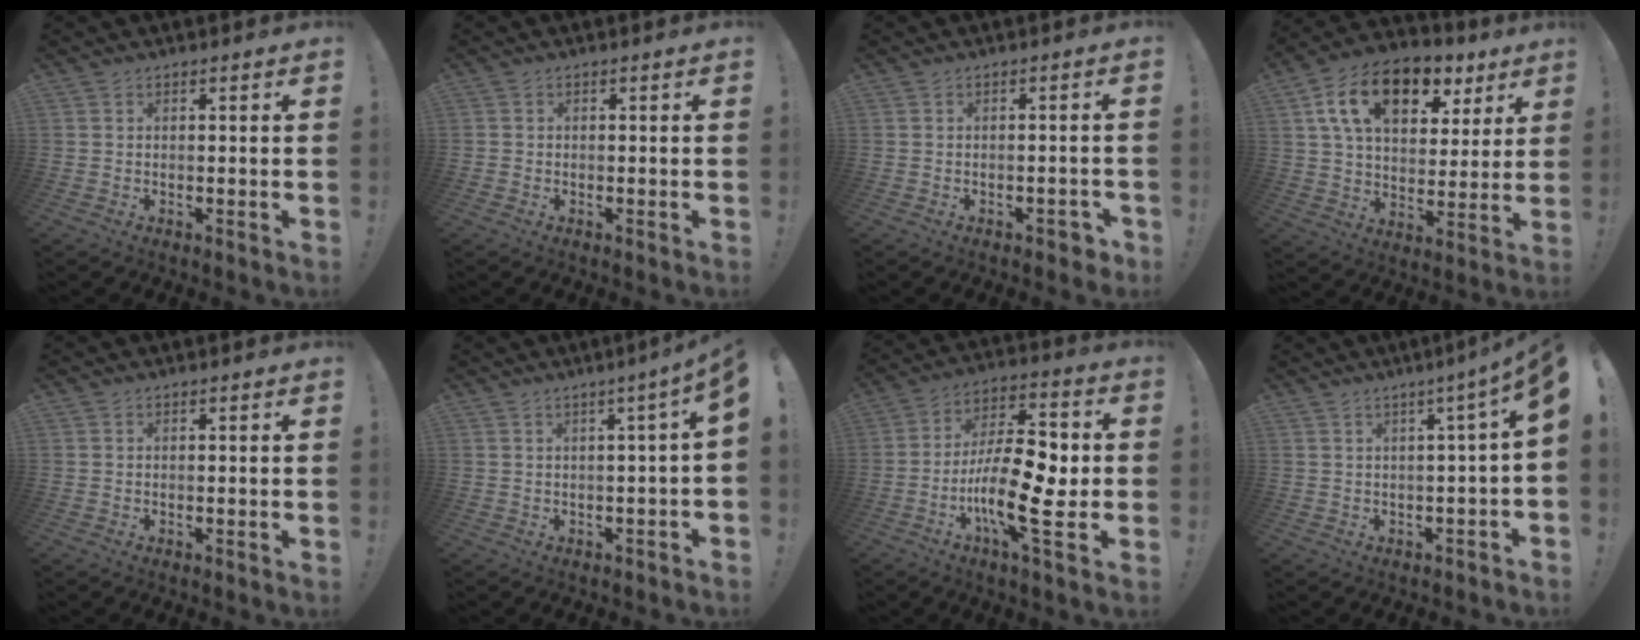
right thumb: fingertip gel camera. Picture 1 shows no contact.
{"total": 0.9, "force": [-0.3, 0.8, 0.1], "torque": [-0.005, 0.006, -0.005]}
{"total": 3.3, "force": [-1.7, 1.6, 2.3], "torque": [-0.027, 0.014, -0.028]}
{"total": 17.9, "force": [8.9, 10.8, 11.1], "torque": [-0.184, -0.032, 0.160]}
{"total": 0.0}
{"total": 4.3, "force": [0.8, -0.6, 4.2], "torque": [-0.064, -0.012, 0.012]}
{"total": 20.6, "force": [-4.8, 7.6, 18.6], "torque": [-0.344, 0.026, -0.076]}
{"total": 5.3, "force": [1.0, -0.5, 5.2], "torque": [-0.075, -0.022, 0.014]}